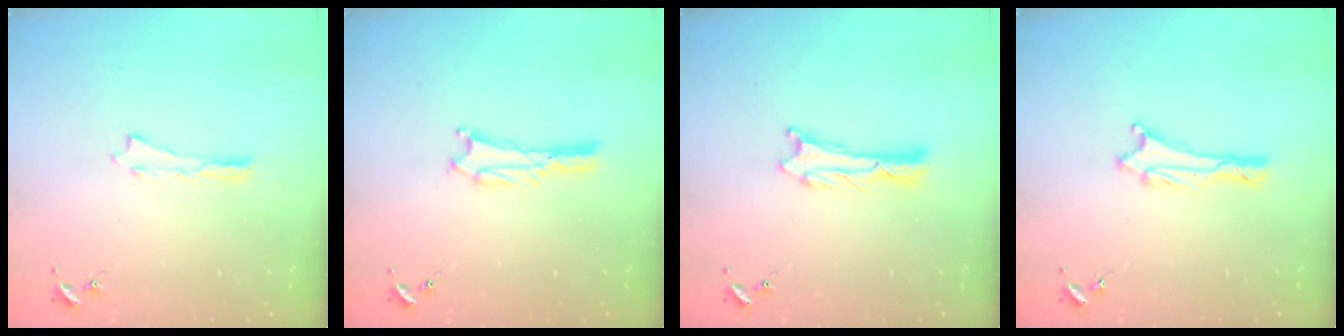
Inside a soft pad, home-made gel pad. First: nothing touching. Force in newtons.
{"total": 1.3, "press": 1.3, "slide": 0.3}
{"total": 1.2, "press": 1.2, "slide": 0.0}
{"total": 1.1, "press": 1.1, "slide": 0.1}